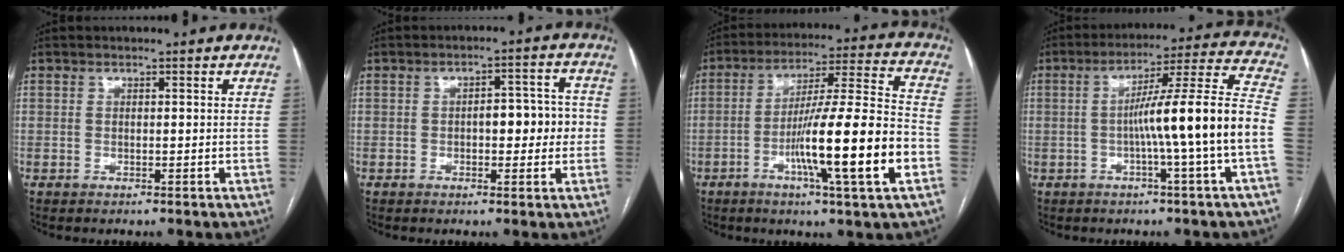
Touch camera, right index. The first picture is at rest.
{"total": 6.4, "force": [-0.5, 2.5, 5.8], "torque": [-0.073, 0.025, -0.005]}
{"total": 17.3, "force": [-5.6, -0.4, 16.3], "torque": [-0.277, -0.004, -0.091]}
{"total": 14.5, "force": [-2.9, -2.0, 14.0], "torque": [-0.206, 0.014, -0.051]}